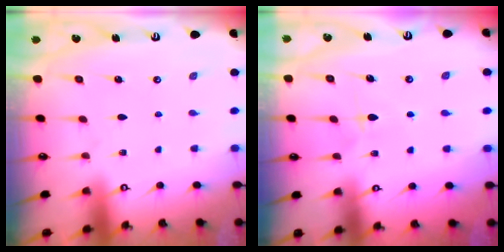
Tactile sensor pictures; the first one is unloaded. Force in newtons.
{"total": 5.8, "press": 5.7, "slide": 0.7}